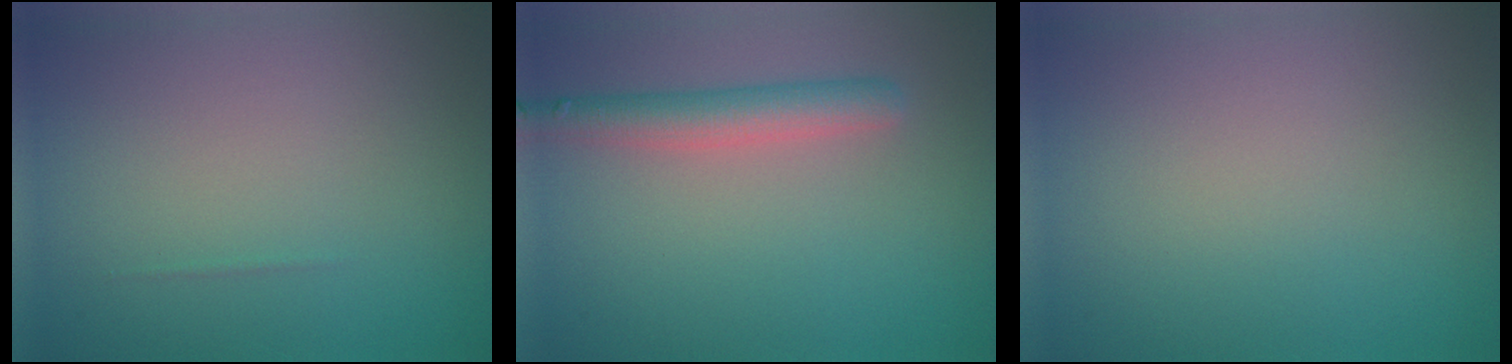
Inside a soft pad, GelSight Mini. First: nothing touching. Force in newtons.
{"total": 3.3, "press": 3.3, "slide": 0.2}
{"total": 0.0}